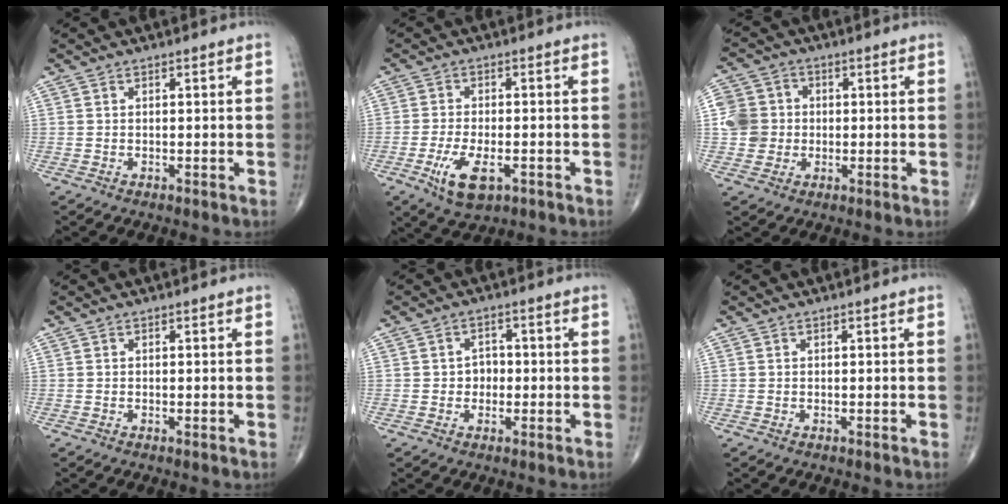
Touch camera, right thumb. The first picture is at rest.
{"total": 7.7, "force": [-3.2, 3.5, 6.1], "torque": [-0.117, 0.000, -0.048]}
{"total": 7.7, "force": [-0.1, 7.2, 2.4], "torque": [-0.026, 0.013, -0.006]}
{"total": 0.0}
{"total": 3.2, "force": [-0.3, 2.7, 1.6], "torque": [-0.002, 0.008, -0.010]}
{"total": 0.0}